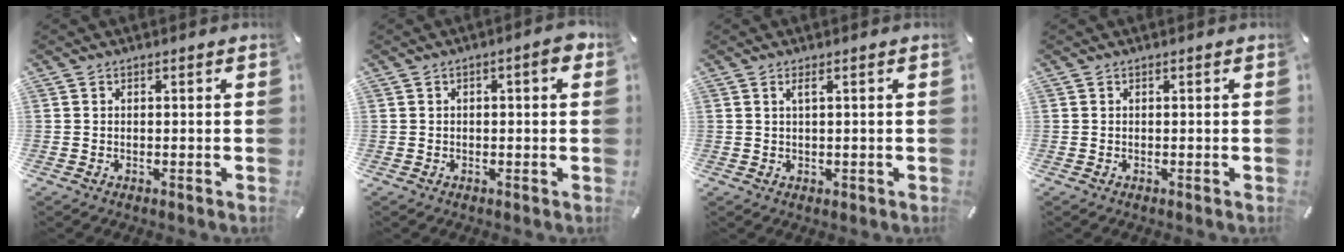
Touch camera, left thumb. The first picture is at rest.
{"total": 3.8, "force": [0.5, 1.4, 3.5], "torque": [-0.049, 0.004, 0.004]}
{"total": 1.6, "force": [0.6, 0.4, 1.5], "torque": [-0.029, 0.001, 0.010]}
{"total": 0.0}